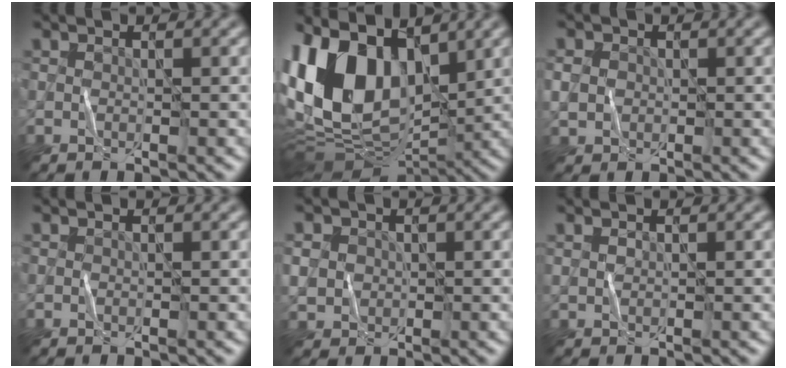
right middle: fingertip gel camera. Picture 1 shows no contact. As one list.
[{"total": 14.0, "force": [3.1, 9.1, 10.2], "torque": [-0.217, 0.020, 0.037]}, {"total": 2.0, "force": [-0.2, 1.9, 0.6], "torque": [-0.021, -0.002, 0.001]}, {"total": 0.0}, {"total": 3.2, "force": [0.4, 3.0, 0.9], "torque": [-0.031, 0.005, 0.007]}, {"total": 0.0}]